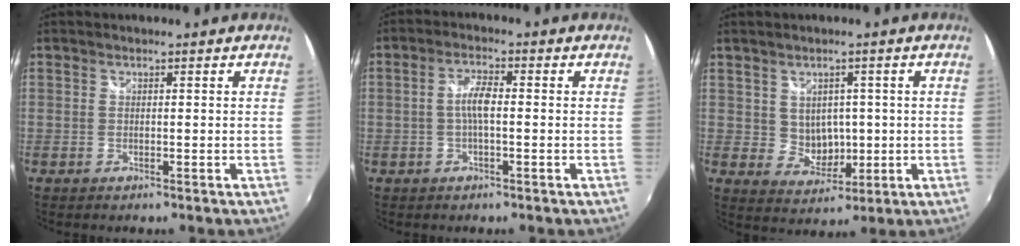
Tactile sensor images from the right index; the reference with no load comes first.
{"total": 3.9, "force": [-0.3, 1.0, 3.7], "torque": [-0.074, 0.006, -0.004]}
{"total": 5.5, "force": [0.7, 4.8, 2.4], "torque": [-0.042, 0.004, 0.025]}